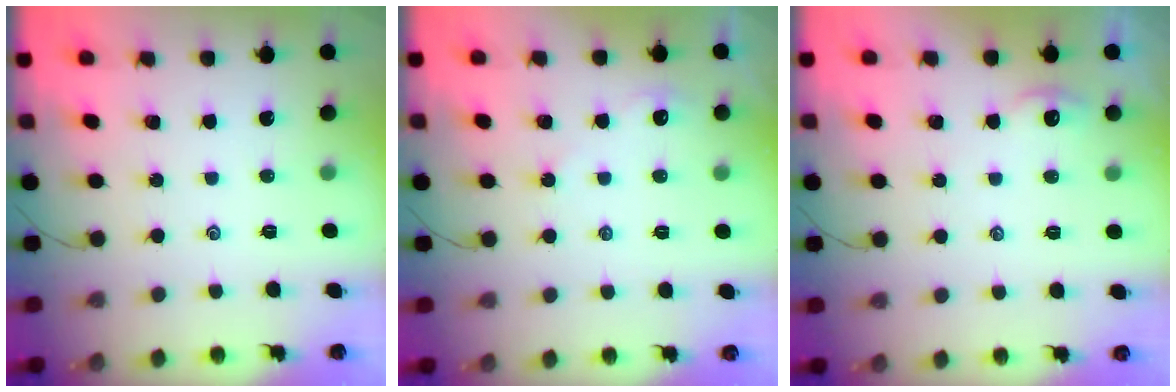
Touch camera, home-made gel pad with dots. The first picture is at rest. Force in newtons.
{"total": 2.3, "press": 2.3, "slide": 0.2}
{"total": 2.4, "press": 2.3, "slide": 0.4}